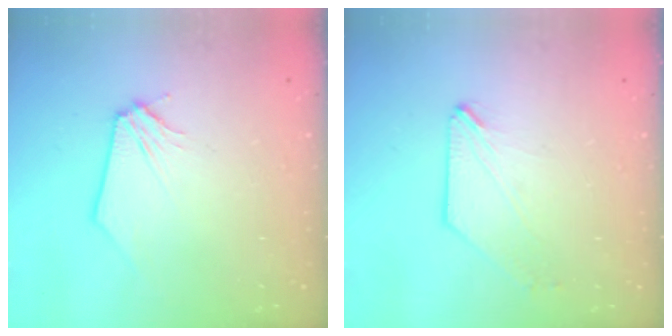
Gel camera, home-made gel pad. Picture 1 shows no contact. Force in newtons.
{"total": 0.7, "press": 0.7, "slide": 0.1}